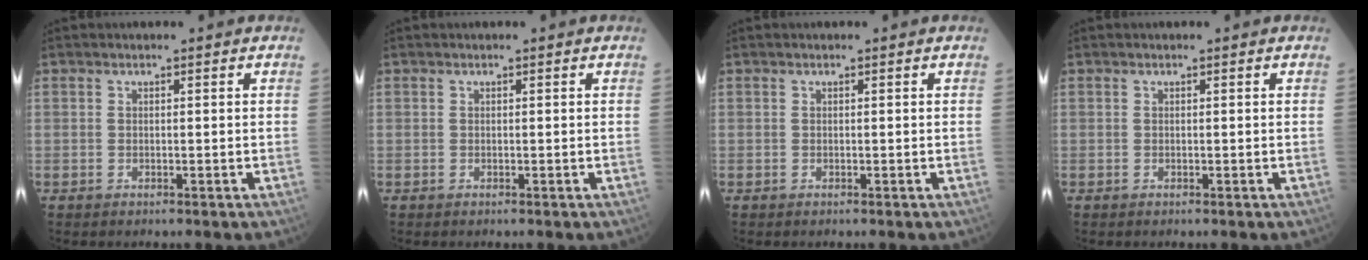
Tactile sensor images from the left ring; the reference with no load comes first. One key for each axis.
{"total": 0.0}
{"total": 0.0}
{"total": 0.0}